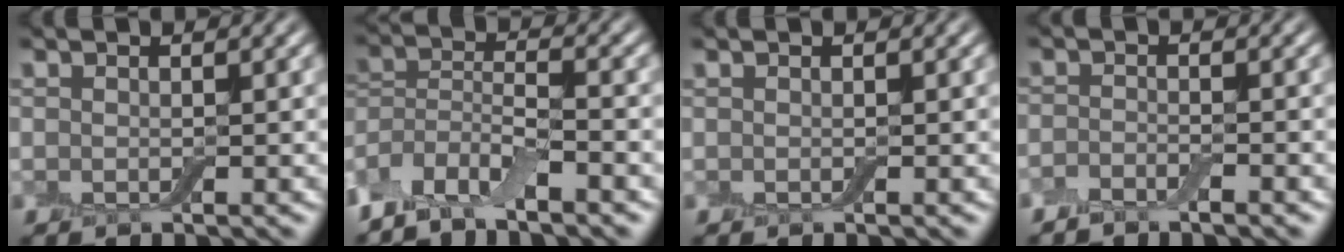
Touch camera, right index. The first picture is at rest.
{"total": 5.3, "force": [-4.1, 1.5, 2.9], "torque": [-0.059, 0.001, -0.086]}
{"total": 0.0}
{"total": 1.7, "force": [-1.5, 0.2, 0.7], "torque": [-0.015, -0.003, -0.033]}